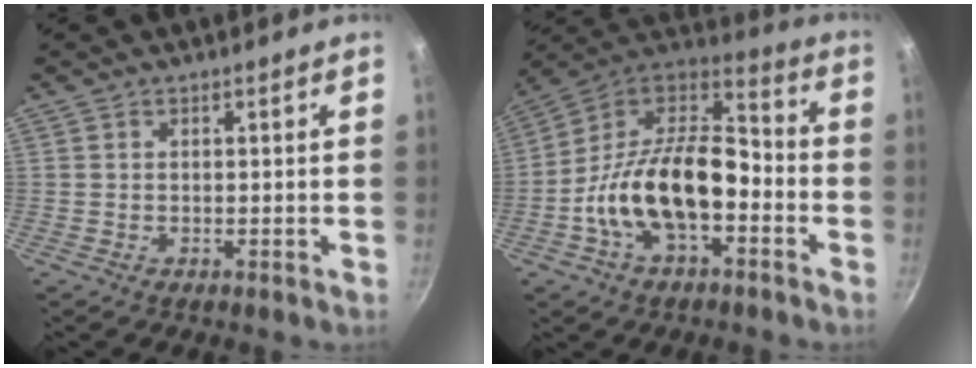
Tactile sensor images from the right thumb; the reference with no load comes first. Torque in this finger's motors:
{"motor_torque": [1.77, 3.24, 1.67, -1.10, 0.57]}